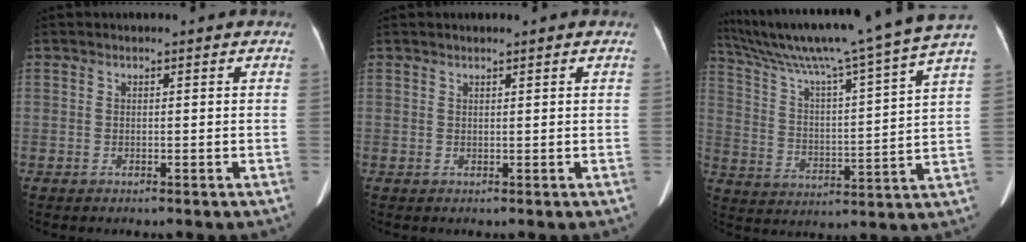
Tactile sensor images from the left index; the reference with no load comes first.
{"total": 1.0, "force": [0.7, 0.0, 0.7], "torque": [-0.012, 0.007, 0.014]}
{"total": 23.7, "force": [19.4, -2.1, 13.4], "torque": [-0.228, -0.015, 0.290]}